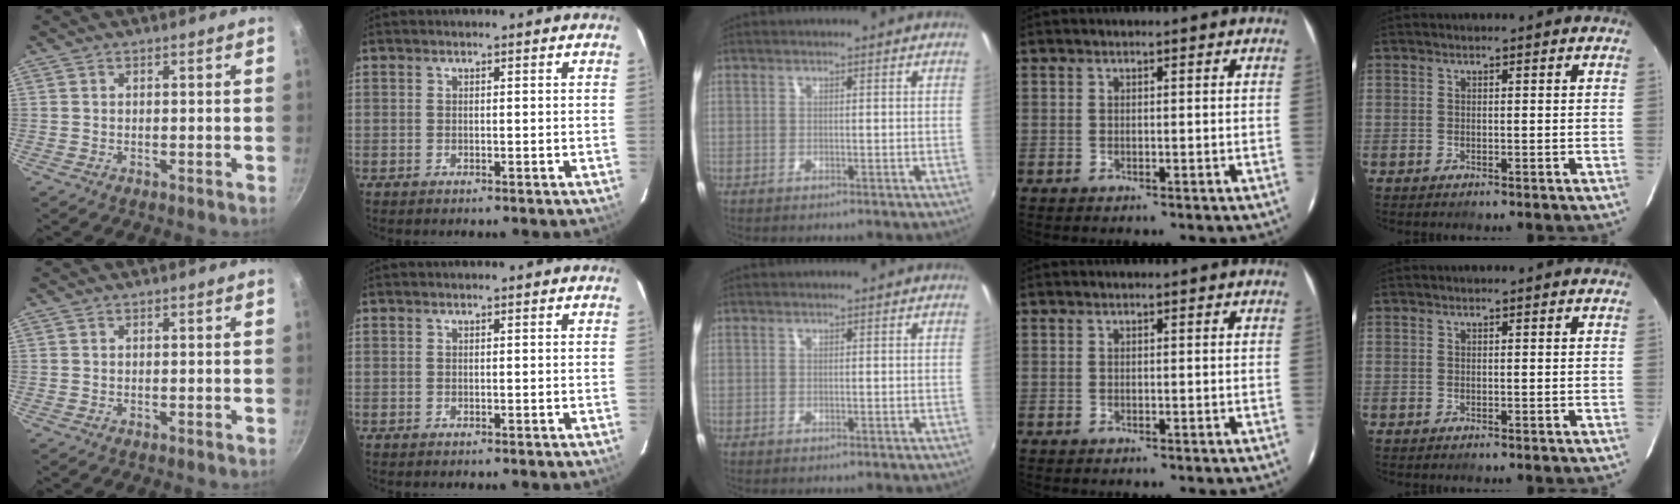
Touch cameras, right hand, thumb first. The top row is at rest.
{}